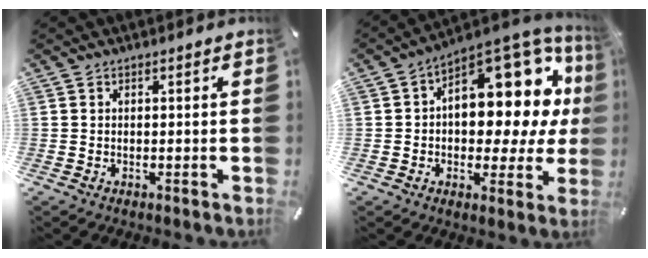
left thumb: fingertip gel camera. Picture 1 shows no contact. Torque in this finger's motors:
{"motor_torque": [2.51, 2.50, 0.93, 0.28, 0.19]}